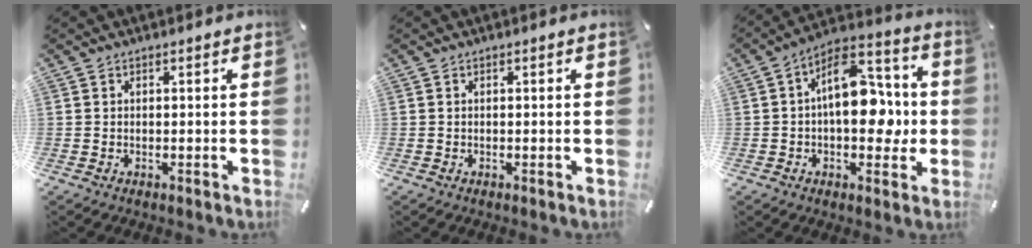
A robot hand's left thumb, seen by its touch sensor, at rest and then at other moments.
{"total": 0.0}
{"total": 15.5, "force": [0.1, 9.7, 12.0], "torque": [-0.160, 0.004, 0.005]}